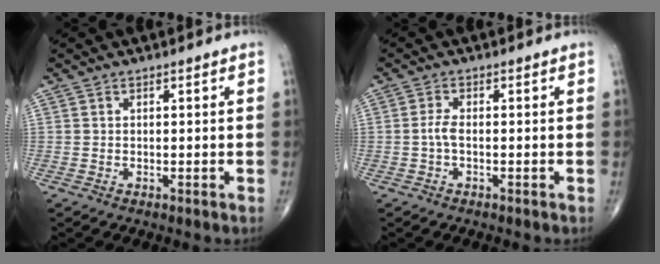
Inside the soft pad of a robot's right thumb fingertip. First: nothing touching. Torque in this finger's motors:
{"motor_torque": [-0.02, -0.09, 0.29, -0.05, 0.00]}